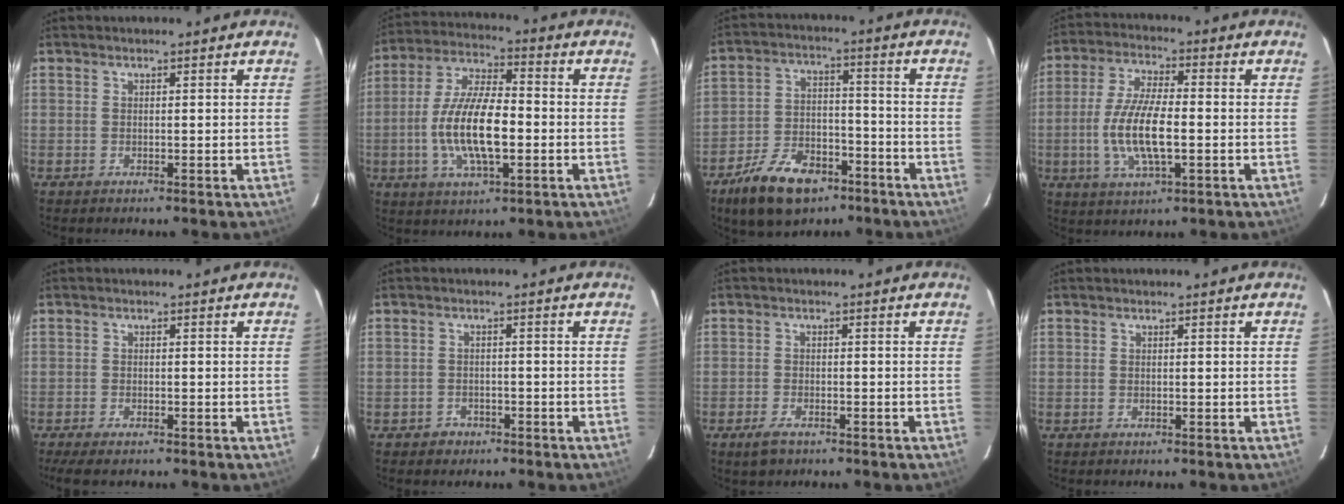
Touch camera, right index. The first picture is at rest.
{"total": 14.2, "force": [-2.7, 5.0, 13.0], "torque": [-0.264, -0.002, -0.050]}
{"total": 14.6, "force": [-9.4, 7.7, 8.0], "torque": [-0.175, 0.002, -0.153]}
{"total": 11.7, "force": [-2.1, 3.9, 10.8], "torque": [-0.222, -0.004, -0.039]}
{"total": 5.2, "force": [-4.1, 1.3, 2.9], "torque": [-0.072, -0.023, -0.072]}
{"total": 2.8, "force": [-1.8, 2.2, 0.2], "torque": [-0.012, 0.006, -0.025]}
{"total": 3.3, "force": [-2.3, 1.5, 1.8], "torque": [-0.045, -0.007, -0.043]}
{"total": 0.0}